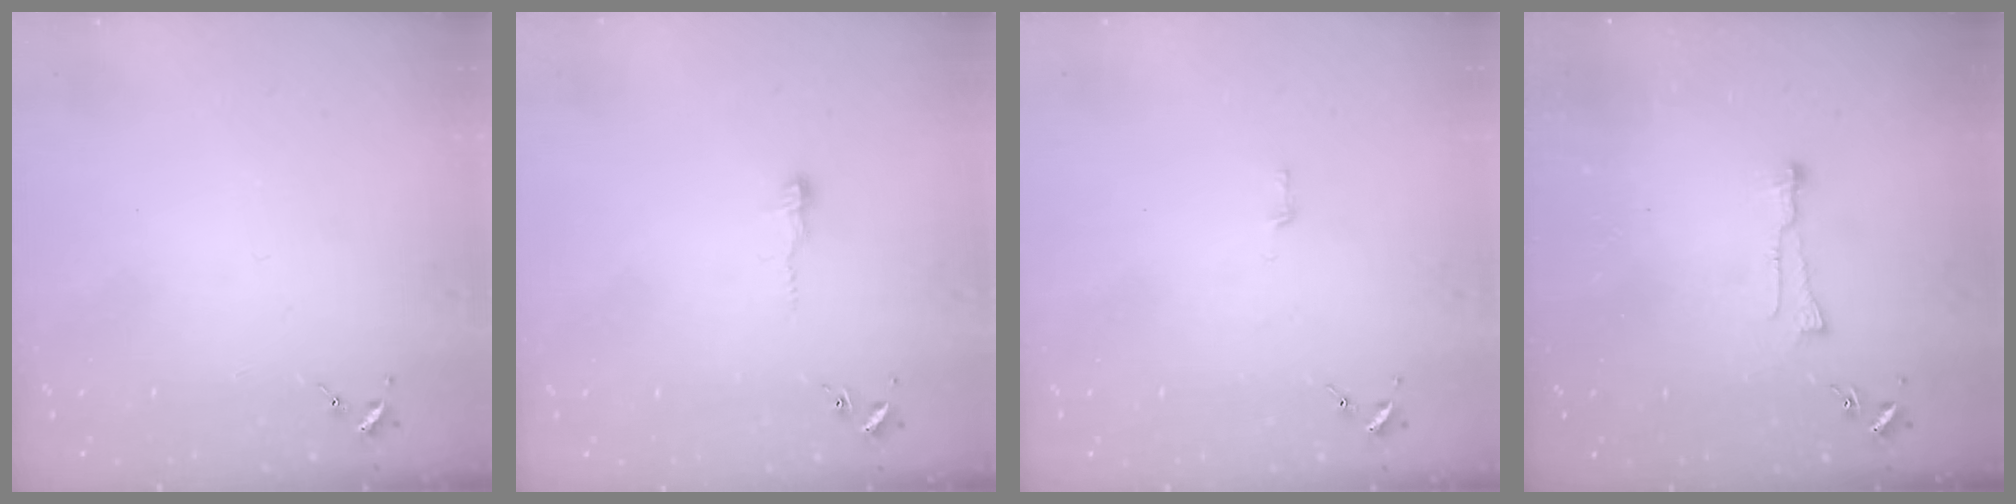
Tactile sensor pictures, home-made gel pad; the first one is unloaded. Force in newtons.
{"total": 3.6, "press": 3.6, "slide": 0.3}
{"total": 2.6, "press": 2.6, "slide": 0.2}
{"total": 4.6, "press": 4.6, "slide": 0.4}